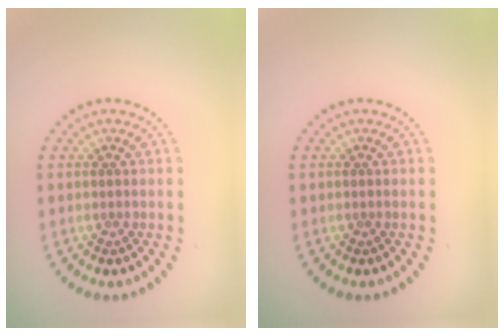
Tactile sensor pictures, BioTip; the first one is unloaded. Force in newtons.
{"total": 0.0}